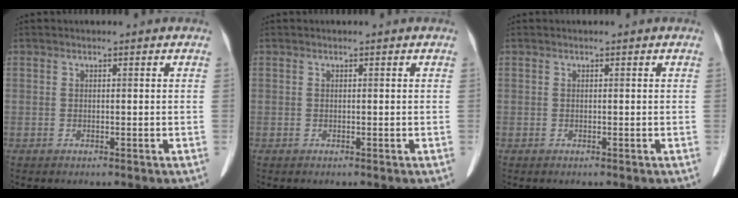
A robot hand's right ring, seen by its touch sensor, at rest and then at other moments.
{"total": 0.0}
{"total": 0.0}